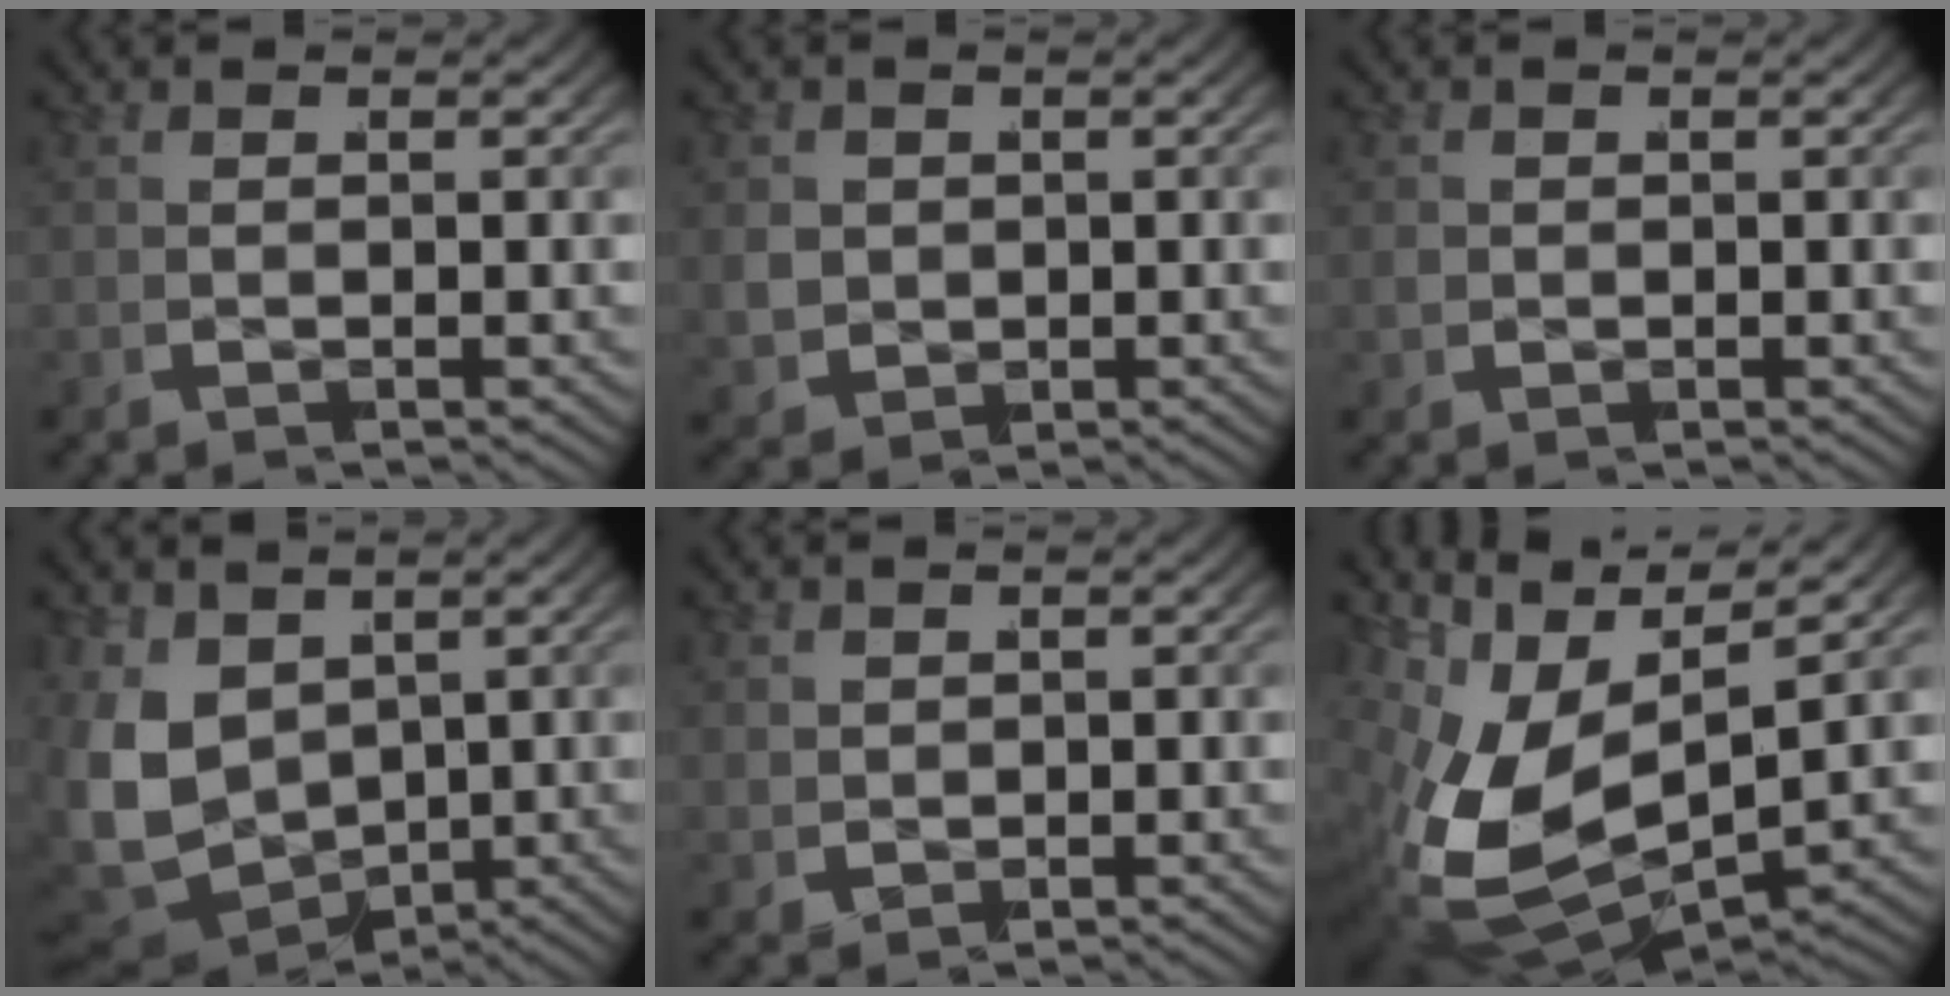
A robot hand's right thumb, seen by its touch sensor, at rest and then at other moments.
{"total": 3.3, "force": [-0.1, 3.1, 1.3], "torque": [-0.044, -0.025, 0.013]}
{"total": 1.3, "force": [0.0, 1.3, 0.3], "torque": [-0.010, -0.005, 0.005]}
{"total": 9.7, "force": [-1.5, 7.8, 5.6], "torque": [-0.179, -0.058, 0.000]}
{"total": 1.0, "force": [0.6, 0.8, 0.1], "torque": [-0.002, -0.004, 0.020]}
{"total": 13.5, "force": [-0.6, 8.9, 10.2], "torque": [-0.230, -0.050, 0.004]}